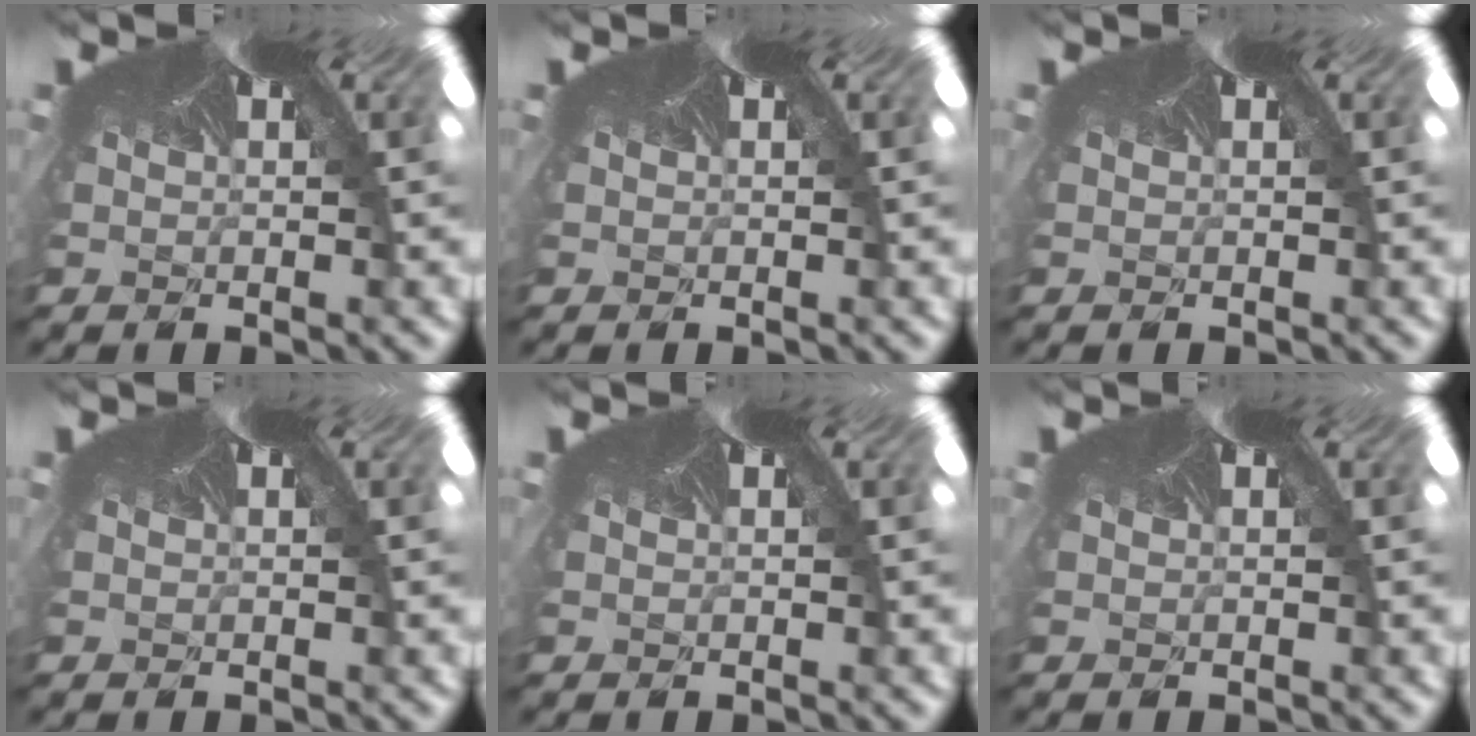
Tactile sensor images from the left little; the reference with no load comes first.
{"total": 0.0}
{"total": 0.0}
{"total": 0.0}
{"total": 0.0}
{"total": 0.0}